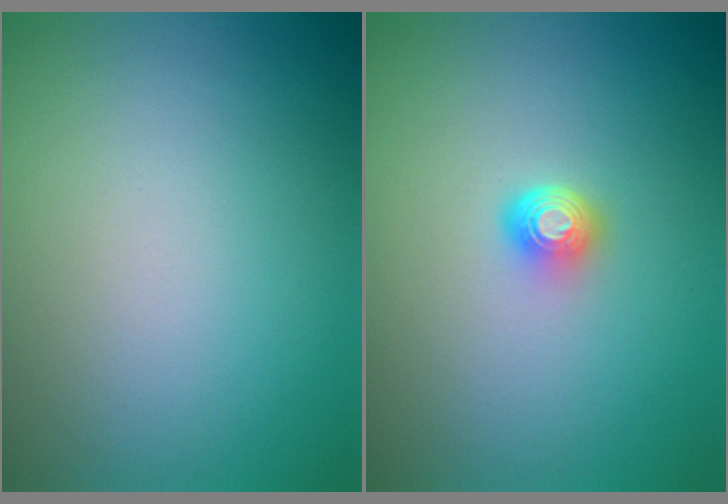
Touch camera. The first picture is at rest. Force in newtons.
{"total": 1.6, "press": 1.2, "slide": 1.1}